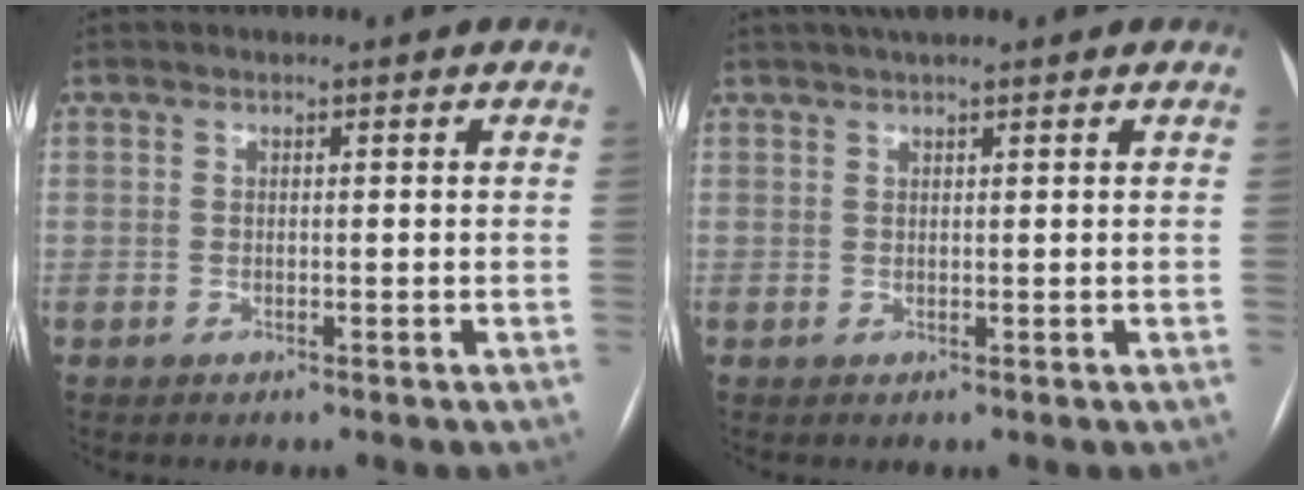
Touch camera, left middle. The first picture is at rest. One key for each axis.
{"total": 3.9, "fx": 3.2, "fy": 0.3, "fz": 2.3, "tx": -0.034, "ty": 0.028, "tz": 0.054}